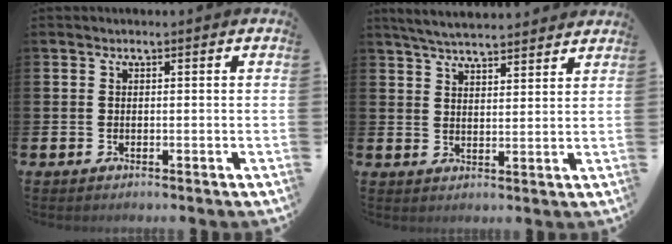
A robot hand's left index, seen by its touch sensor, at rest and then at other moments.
{"total": 5.0, "force": [4.9, 0.4, 0.9], "torque": [-0.035, -0.023, 0.090]}